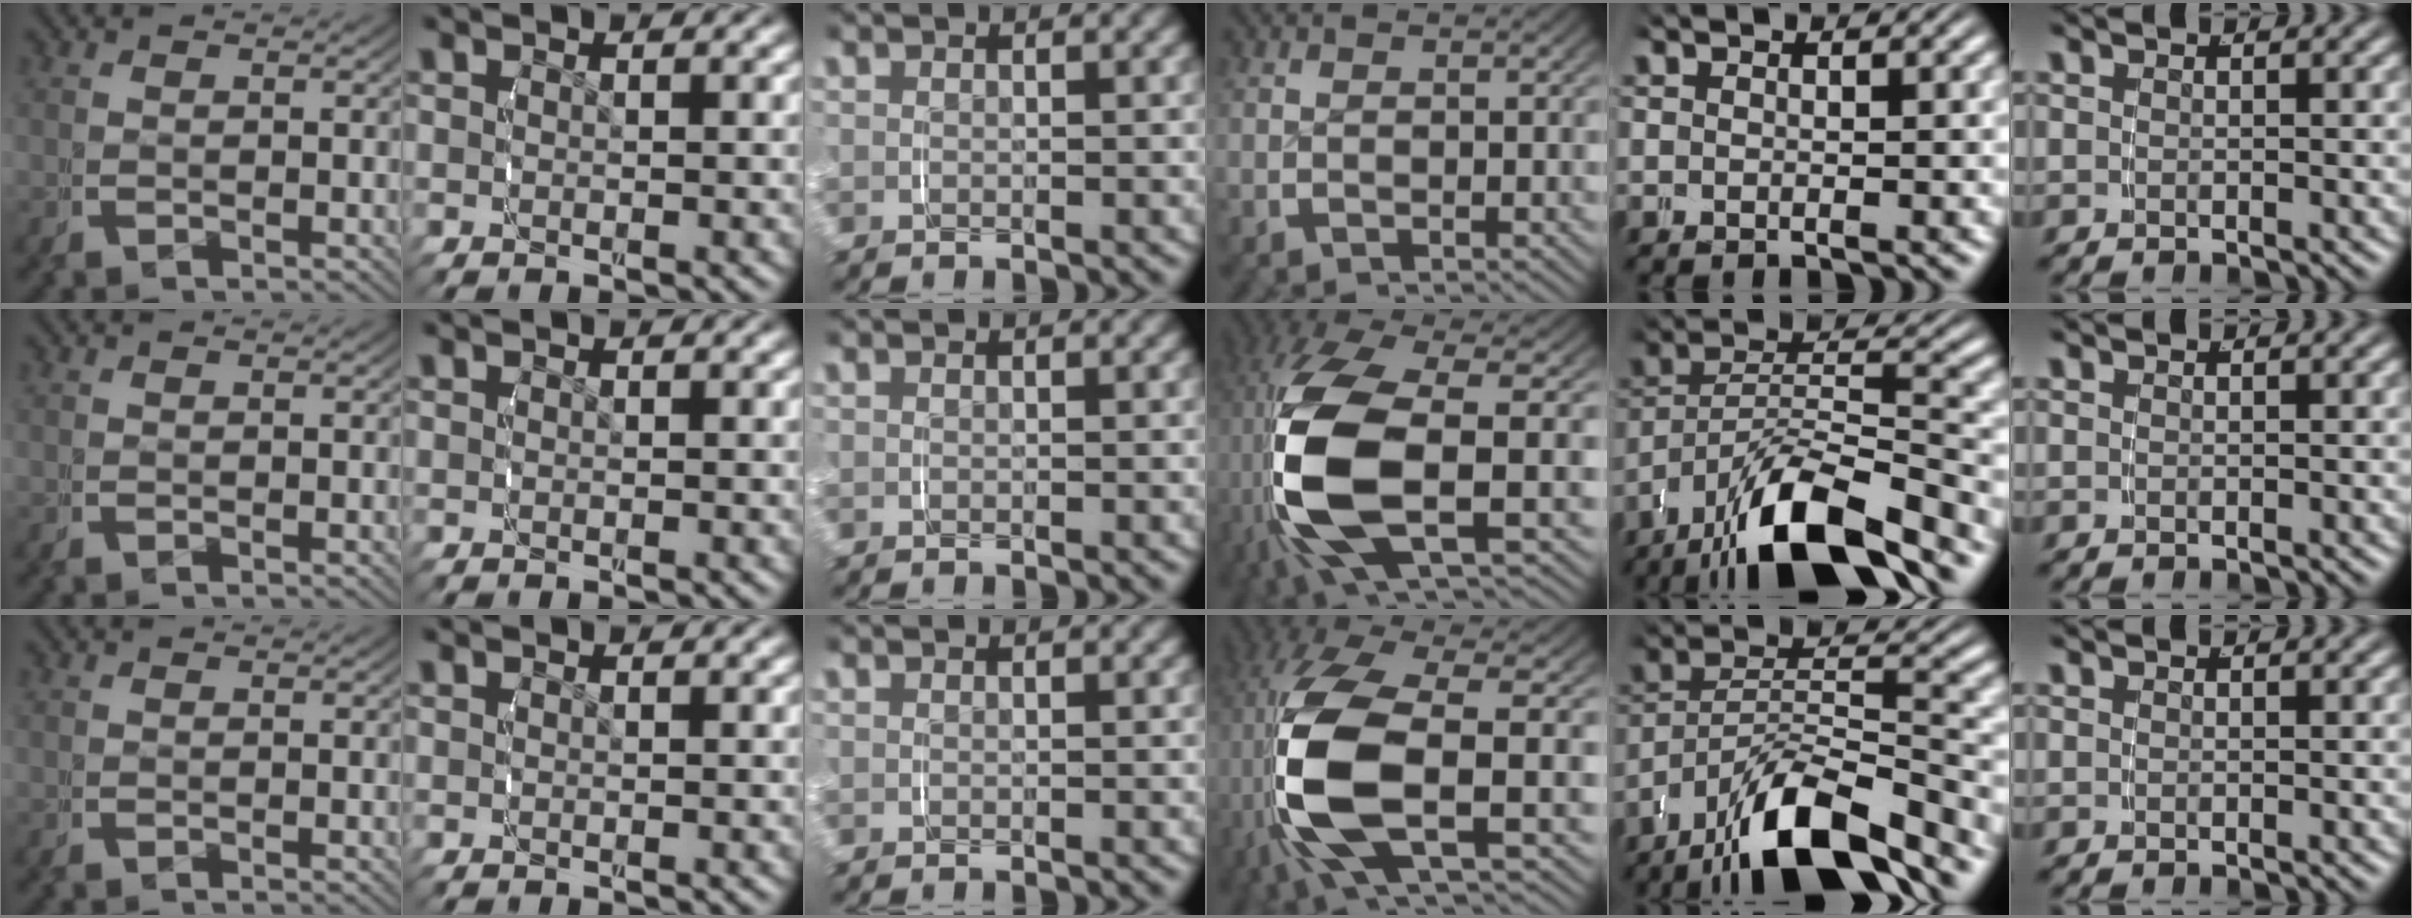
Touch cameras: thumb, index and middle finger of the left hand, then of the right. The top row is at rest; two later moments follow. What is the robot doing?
{"motion": "grasp_and_lifting", "object": "fork"}